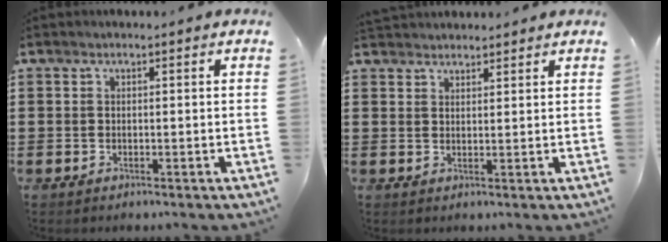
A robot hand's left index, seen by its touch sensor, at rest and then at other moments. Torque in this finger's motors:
{"motor_torque": [1.05, 0.71, 0.17, 0.08]}